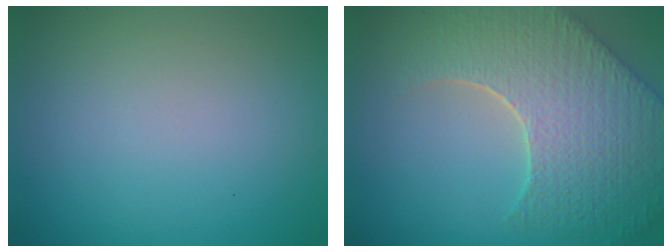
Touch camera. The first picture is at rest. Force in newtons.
{"total": 9.0, "press": 6.4, "slide": 6.4}